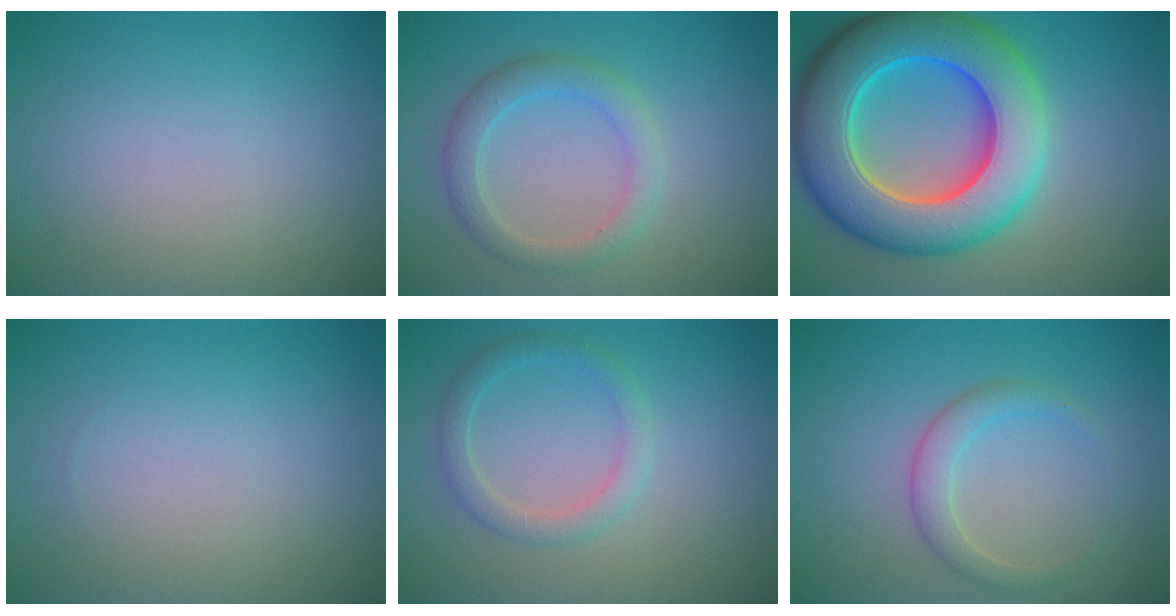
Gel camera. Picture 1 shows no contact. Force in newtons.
{"total": 3.0, "press": 2.9, "slide": 0.3}
{"total": 12.5, "press": 12.5, "slide": 0.3}
{"total": 0.0}
{"total": 2.2, "press": 2.1, "slide": 0.2}
{"total": 2.2, "press": 2.2, "slide": 0.1}